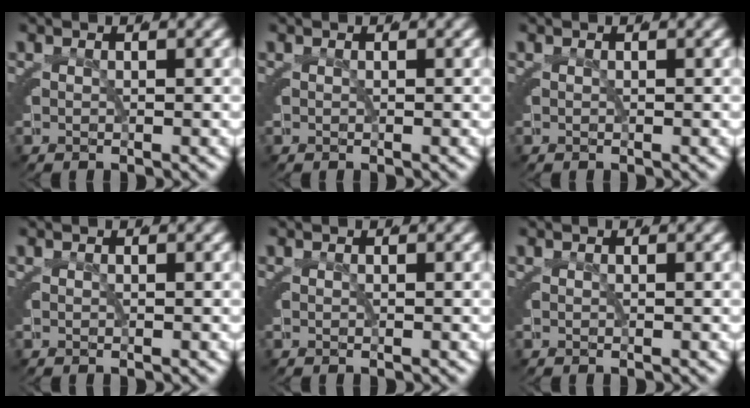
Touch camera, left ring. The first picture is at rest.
{"total": 0.0}
{"total": 0.0}
{"total": 0.0}
{"total": 0.0}
{"total": 0.0}